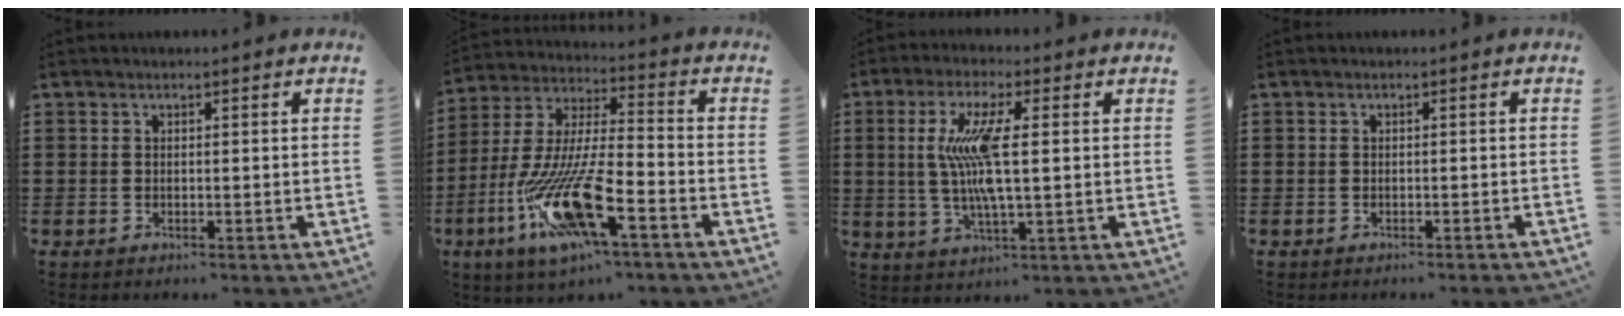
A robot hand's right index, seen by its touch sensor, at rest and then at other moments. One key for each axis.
{"total": 16.3, "fx": -9.4, "fy": 3.3, "fz": 12.9, "tx": -0.263, "ty": 0.003, "tz": -0.169}
{"total": 9.2, "fx": 0.9, "fy": 1.8, "fz": 9.0, "tx": -0.196, "ty": -0.009, "tz": 0.004}
{"total": 0.6, "fx": -0.5, "fy": -0.1, "fz": 0.2, "tx": -0.005, "ty": -0.002, "tz": -0.010}